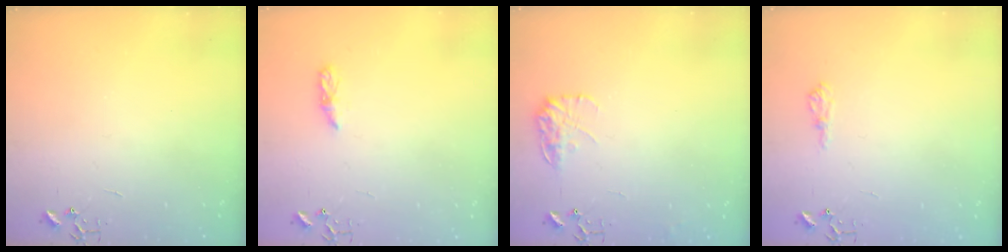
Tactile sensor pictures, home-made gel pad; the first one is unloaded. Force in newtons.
{"total": 5.0, "press": 4.9, "slide": 0.5}
{"total": 11.4, "press": 11.3, "slide": 0.4}
{"total": 7.1, "press": 7.1, "slide": 0.9}